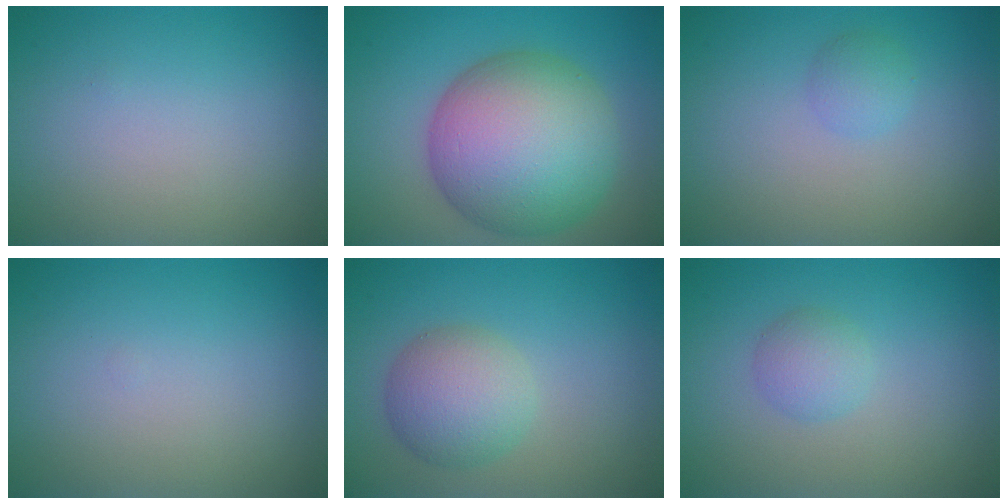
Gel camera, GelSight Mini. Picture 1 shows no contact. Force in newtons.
{"total": 13.3, "press": 13.3, "slide": 0.5}
{"total": 1.3, "press": 1.3, "slide": 0.0}
{"total": 0.0}
{"total": 4.7, "press": 4.7, "slide": 0.1}
{"total": 2.0, "press": 2.0, "slide": 0.0}